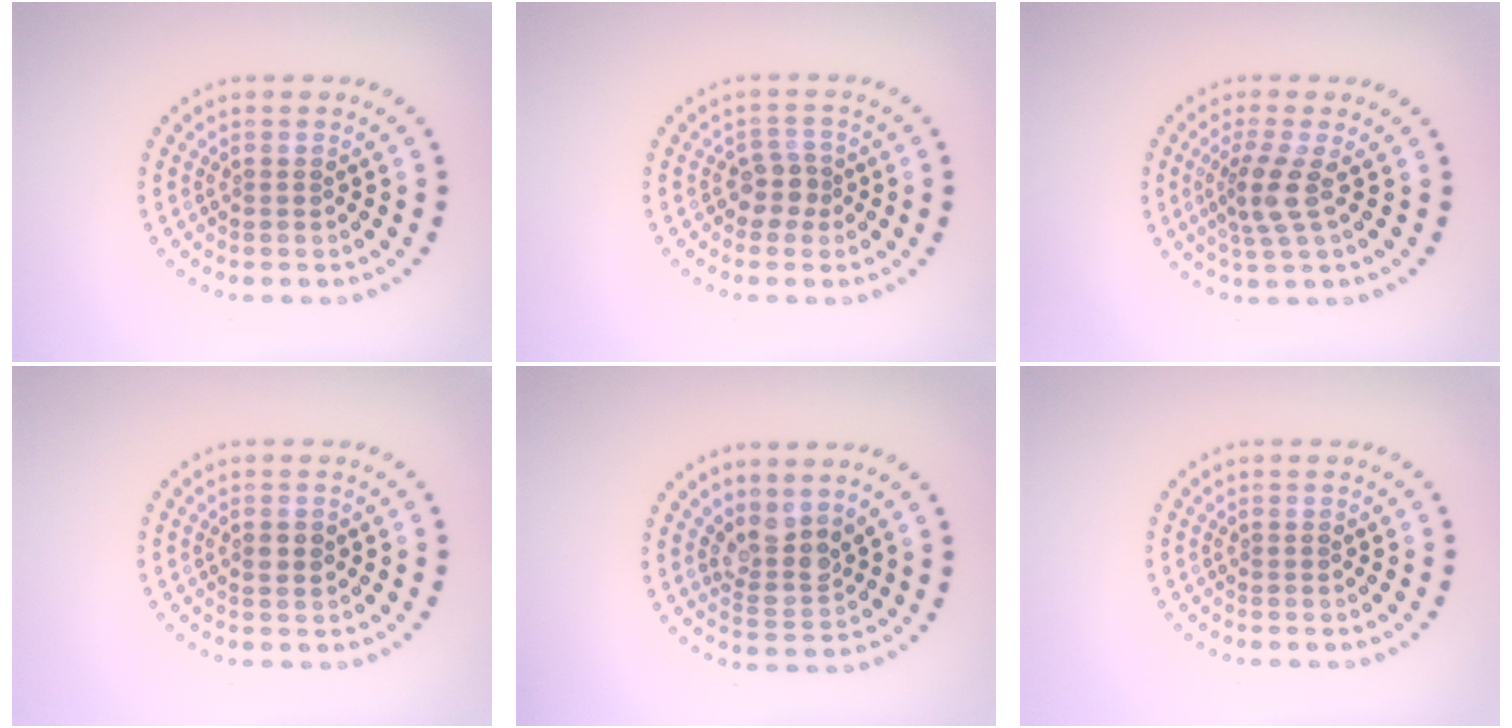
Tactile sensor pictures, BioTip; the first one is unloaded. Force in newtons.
{"total": 1.8, "press": 1.4, "slide": 1.2}
{"total": 2.9, "press": 2.2, "slide": 1.8}
{"total": 1.2, "press": 1.1, "slide": 0.2}
{"total": 3.0, "press": 2.3, "slide": 2.0}
{"total": 0.0}